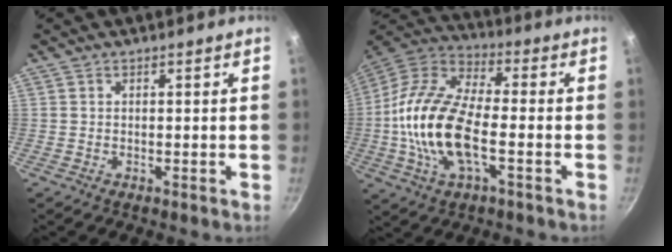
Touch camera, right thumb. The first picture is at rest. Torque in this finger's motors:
{"motor_torque": [-0.33, 1.36, 2.05, -0.72, 0.62]}